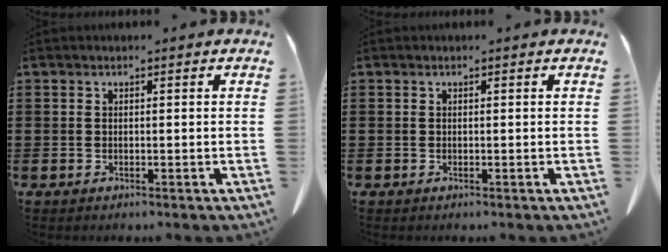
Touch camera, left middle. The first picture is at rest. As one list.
[{"total": 0.0}]